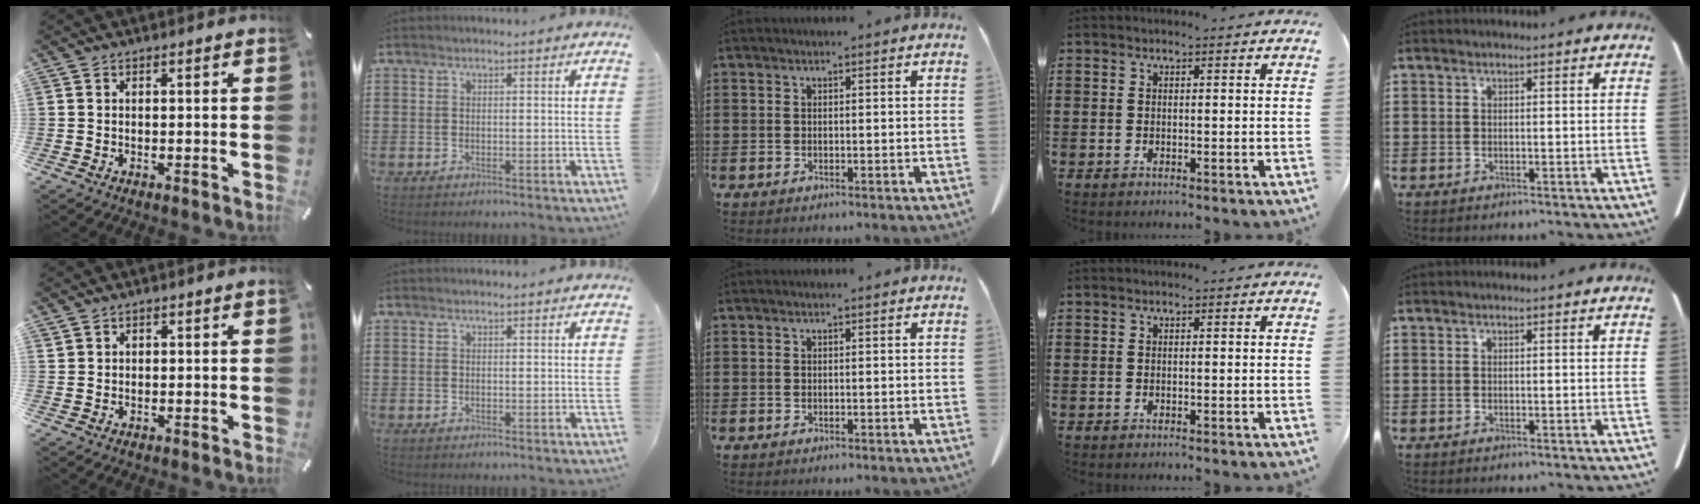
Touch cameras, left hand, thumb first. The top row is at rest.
{"thumb": {"total": 1.1, "force": [0.8, 0.7, 0.3], "torque": [-0.005, 0.000, 0.016]}}